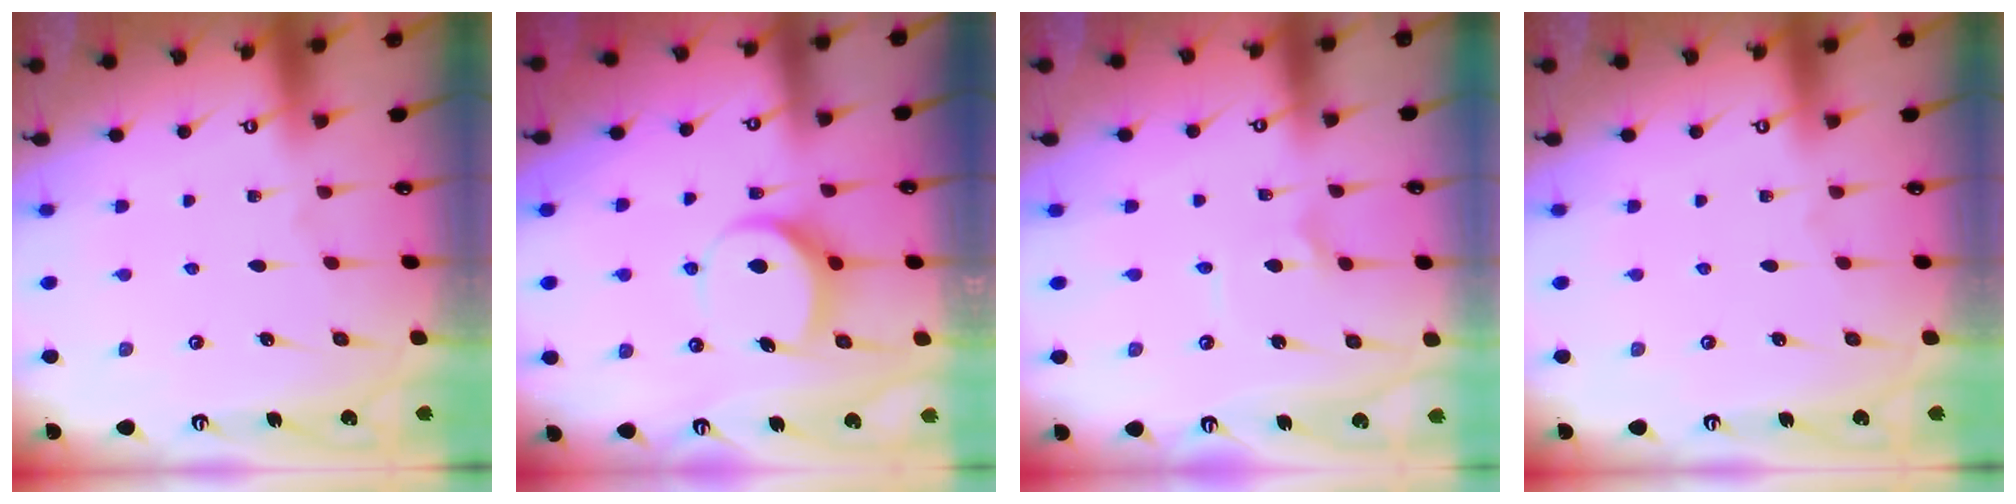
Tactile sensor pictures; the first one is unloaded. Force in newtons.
{"total": 7.6, "press": 7.6, "slide": 0.5}
{"total": 1.8, "press": 1.8, "slide": 0.1}
{"total": 0.0}